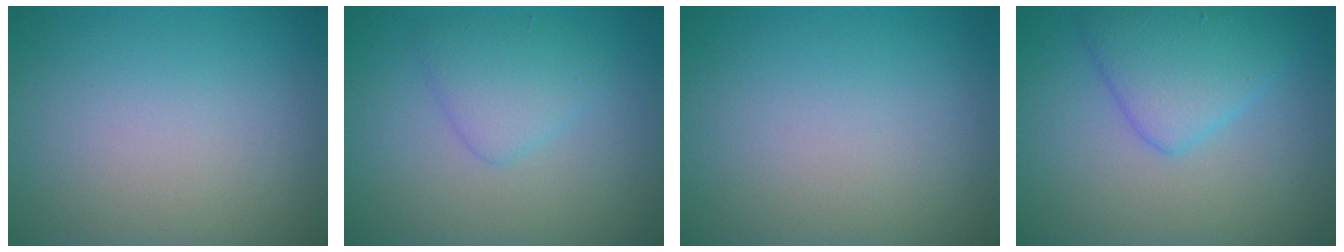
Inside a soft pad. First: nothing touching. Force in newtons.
{"total": 2.5, "press": 2.5, "slide": 0.1}
{"total": 0.0}
{"total": 4.1, "press": 4.1, "slide": 0.2}